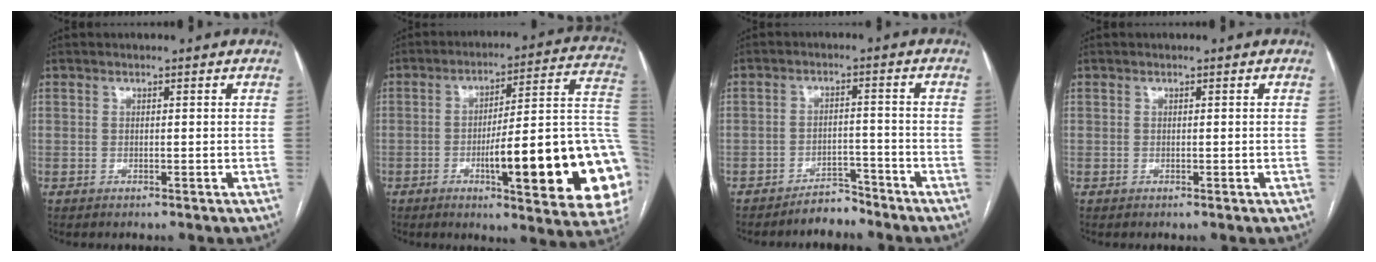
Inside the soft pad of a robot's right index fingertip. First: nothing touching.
{"total": 25.8, "force": [-5.7, 3.3, 24.9], "torque": [-0.234, 0.006, -0.074]}
{"total": 3.9, "force": [-3.7, 1.3, 0.4], "torque": [-0.003, 0.000, -0.060]}
{"total": 0.0}